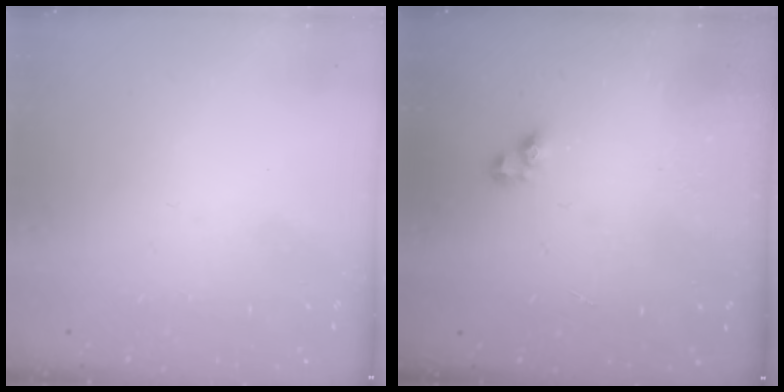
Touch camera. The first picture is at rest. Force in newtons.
{"total": 3.9, "press": 3.9, "slide": 0.7}